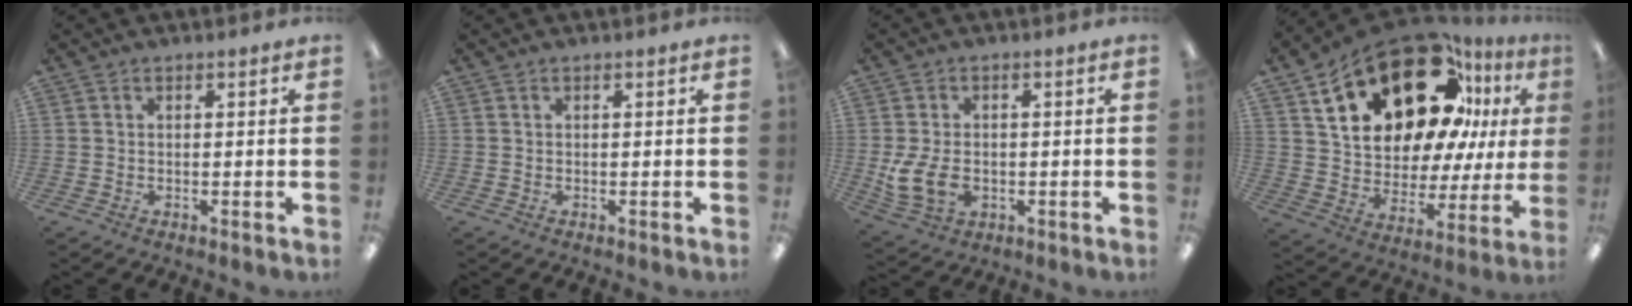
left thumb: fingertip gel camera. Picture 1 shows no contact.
{"total": 0.0}
{"total": 9.0, "force": [-1.6, 6.4, 6.0], "torque": [-0.120, 0.000, -0.028]}
{"total": 25.4, "force": [15.3, 13.1, 15.5], "torque": [-0.250, -0.081, 0.273]}